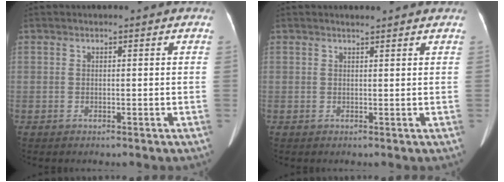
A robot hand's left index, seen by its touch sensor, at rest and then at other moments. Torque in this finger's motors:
{"motor_torque": [0.04, -0.12, 0.03, -0.01]}